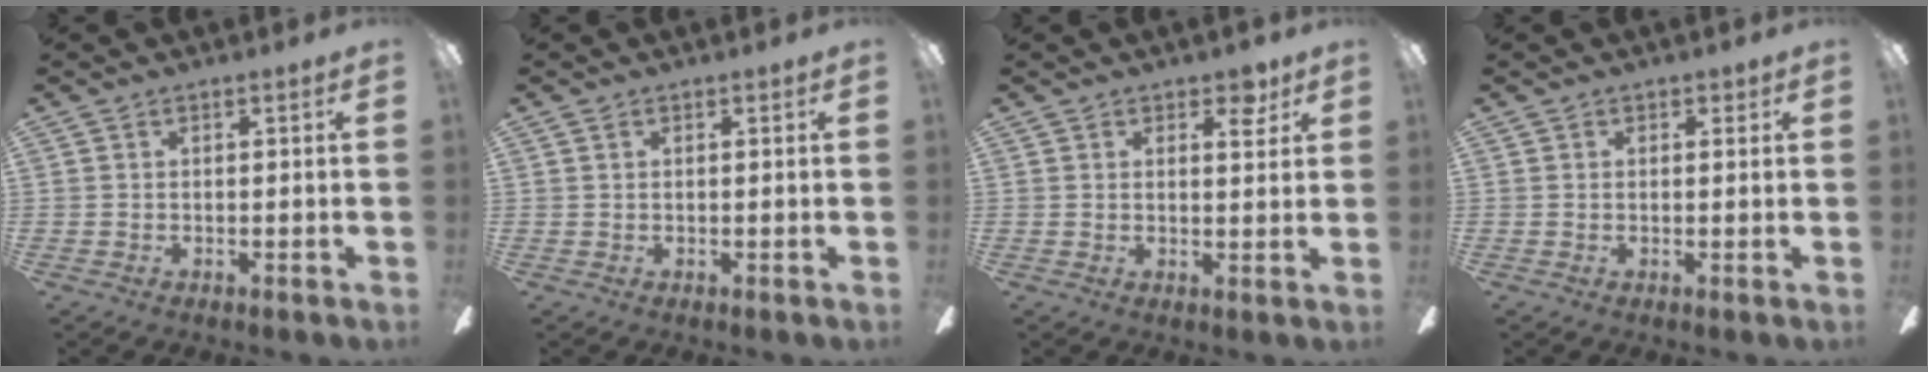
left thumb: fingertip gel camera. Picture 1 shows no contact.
{"total": 0.5, "force": [0.2, 0.4, 0.3], "torque": [-0.007, 0.005, 0.003]}
{"total": 4.6, "force": [3.0, 2.4, 2.5], "torque": [-0.015, -0.009, 0.046]}
{"total": 1.1, "force": [0.7, 0.8, 0.3], "torque": [0.003, 0.000, 0.010]}